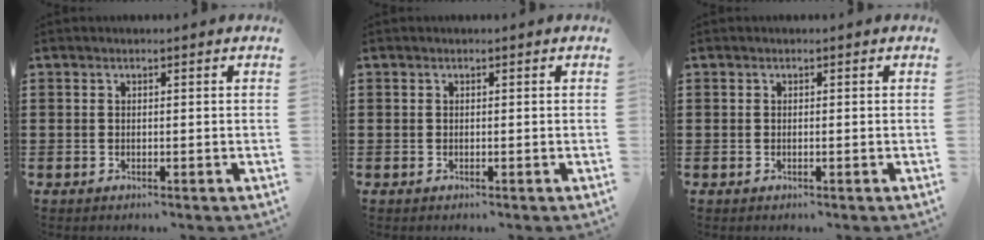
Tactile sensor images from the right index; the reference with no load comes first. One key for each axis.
{"total": 0.0}
{"total": 0.0}